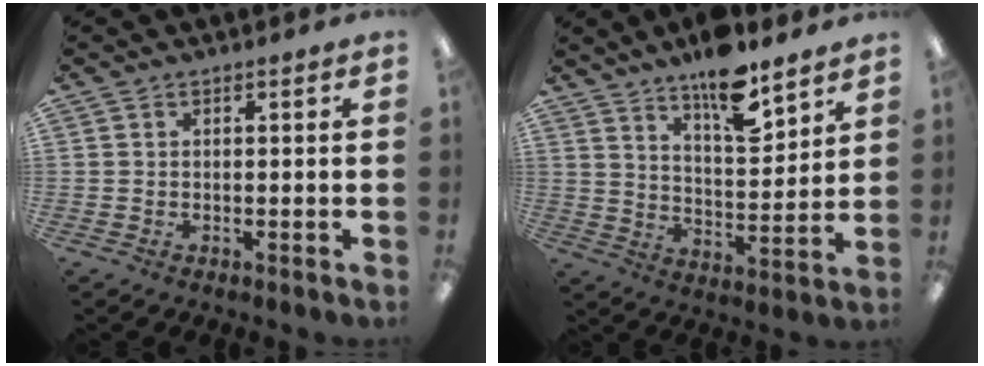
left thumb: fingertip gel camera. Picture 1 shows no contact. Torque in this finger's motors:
{"motor_torque": [0.80, -0.13, 1.46, -1.31, 0.09]}